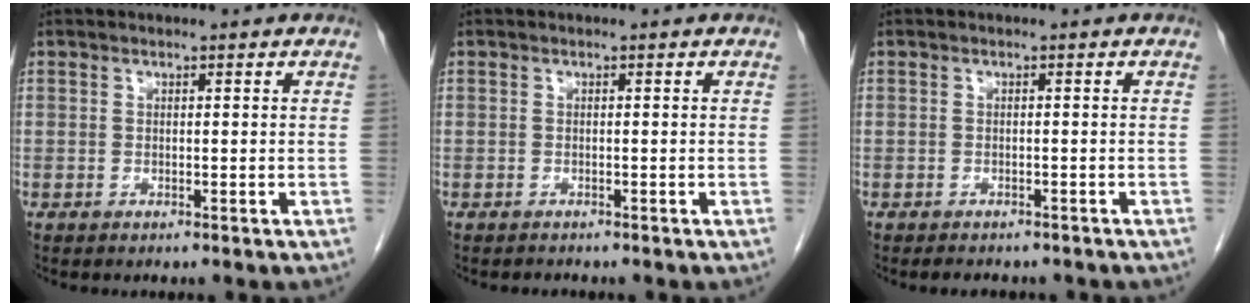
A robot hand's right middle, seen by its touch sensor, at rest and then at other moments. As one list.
[{"total": 0.6, "force": [-0.6, 0.2, 0.0], "torque": [-0.007, -0.001, -0.010]}, {"total": 4.5, "force": [-3.8, 1.7, 1.6], "torque": [-0.021, -0.003, -0.042]}]